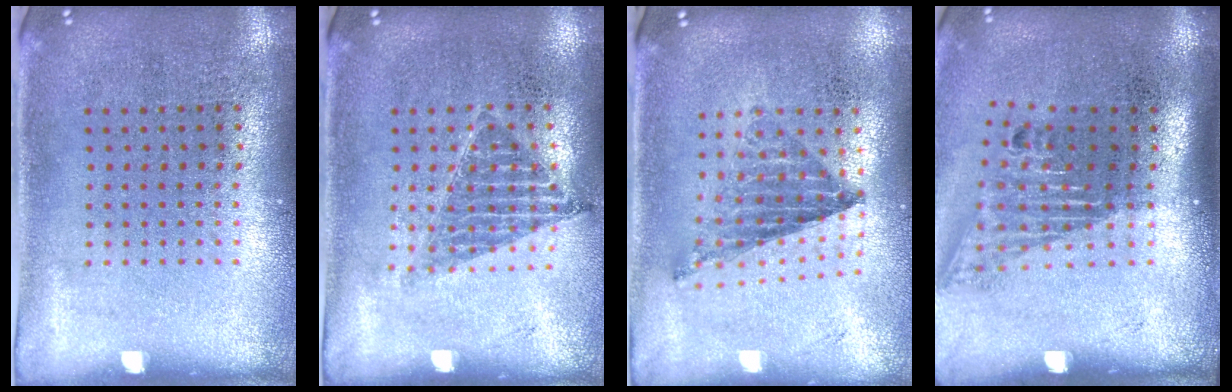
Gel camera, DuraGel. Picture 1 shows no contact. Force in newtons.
{"total": 1.0, "press": 0.9, "slide": 0.4}
{"total": 0.8, "press": 0.8, "slide": 0.2}
{"total": 1.6, "press": 1.2, "slide": 1.1}